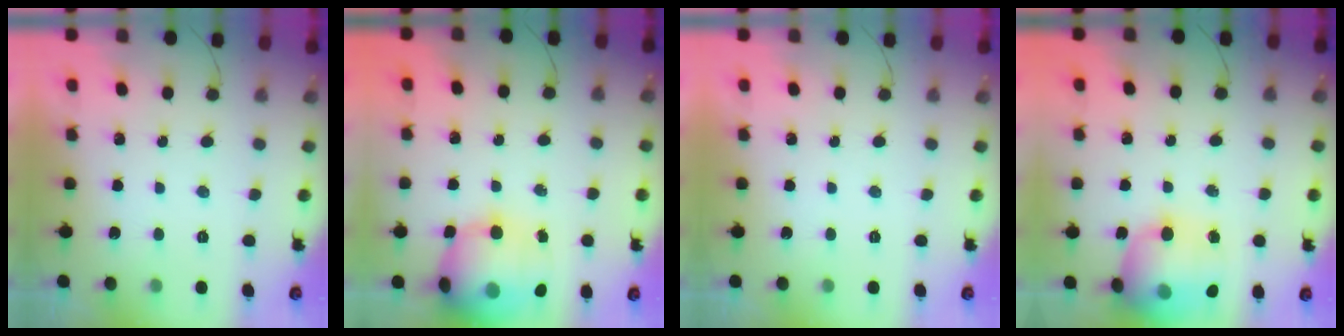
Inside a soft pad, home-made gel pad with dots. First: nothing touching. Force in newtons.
{"total": 20.0, "press": 17.8, "slide": 9.1}
{"total": 0.0}
{"total": 18.4, "press": 18.1, "slide": 3.4}